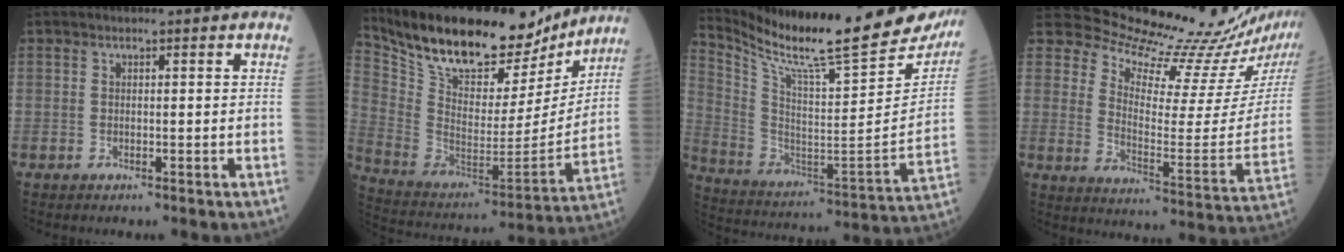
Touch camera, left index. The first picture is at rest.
{"total": 23.7, "force": [20.4, 7.1, 9.7], "torque": [-0.181, -0.017, 0.325]}
{"total": 27.6, "force": [24.3, 3.0, 12.8], "torque": [-0.229, -0.092, 0.350]}
{"total": 18.3, "force": [17.8, 0.0, 4.1], "torque": [-0.076, -0.122, 0.235]}